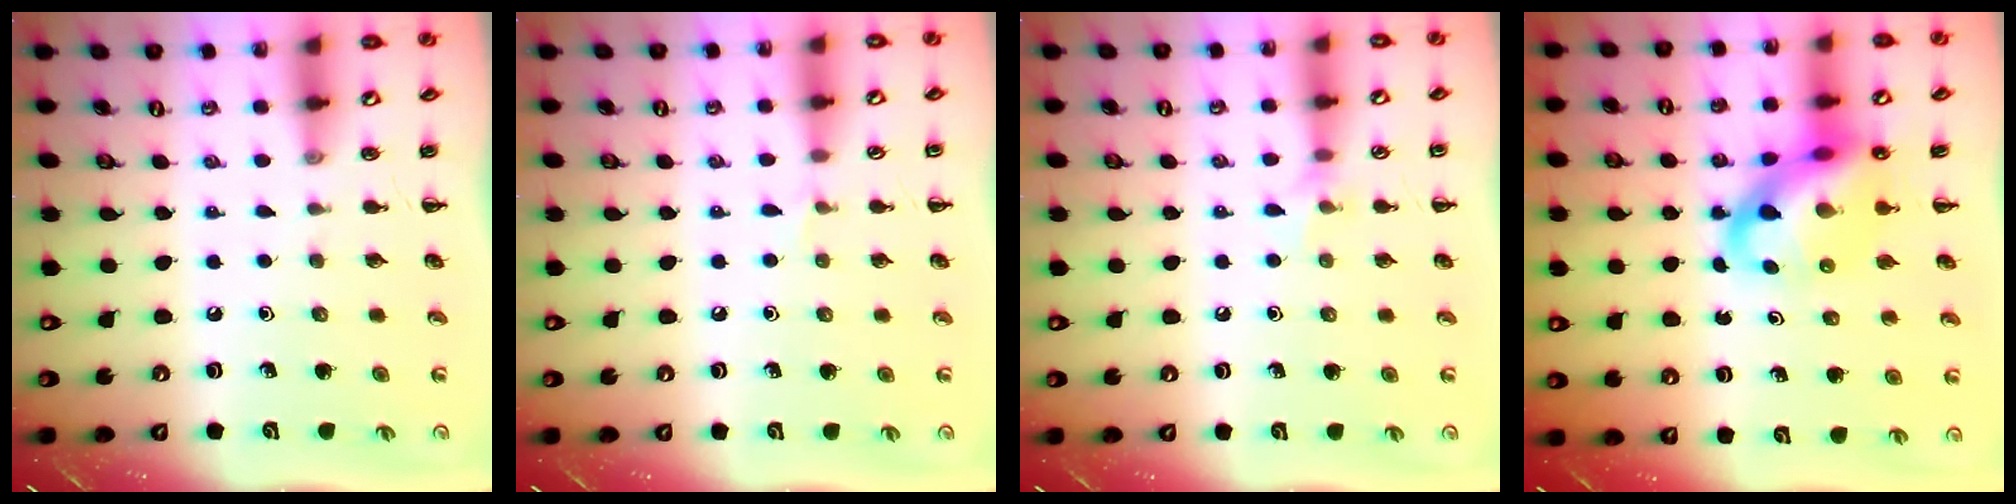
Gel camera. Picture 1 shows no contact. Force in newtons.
{"total": 3.4, "press": 3.2, "slide": 1.3}
{"total": 5.6, "press": 5.3, "slide": 1.6}
{"total": 13.4, "press": 12.9, "slide": 3.6}